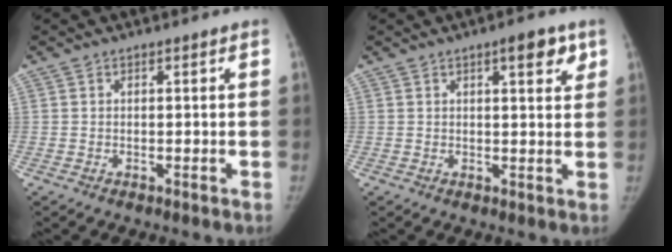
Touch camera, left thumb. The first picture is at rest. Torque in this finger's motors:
{"motor_torque": [0.18, -0.32, 0.84, -0.03, 0.09]}